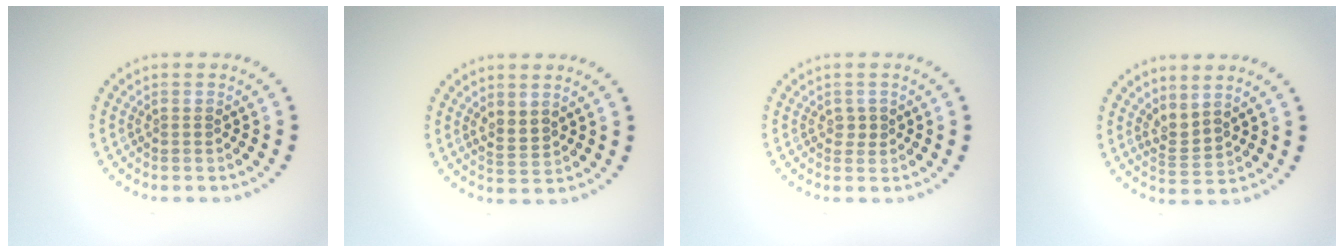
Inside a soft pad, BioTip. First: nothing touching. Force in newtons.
{"total": 1.9, "press": 1.8, "slide": 0.7}
{"total": 0.8, "press": 0.8, "slide": 0.2}
{"total": 2.2, "press": 1.5, "slide": 1.6}